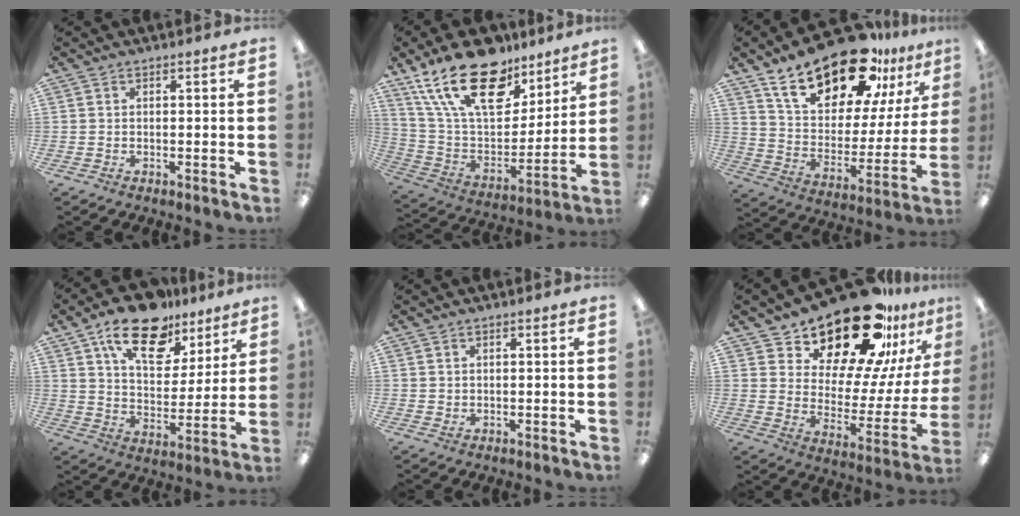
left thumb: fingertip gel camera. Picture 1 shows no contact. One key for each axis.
{"total": 23.3, "fx": 15.4, "fy": 11.2, "fz": 13.4, "tx": -0.263, "ty": -0.084, "tz": 0.273}
{"total": 23.3, "fx": 16.9, "fy": 9.7, "fz": 12.7, "tx": -0.216, "ty": -0.099, "tz": 0.294}
{"total": 17.8, "fx": 11.8, "fy": 9.1, "fz": 9.6, "tx": -0.151, "ty": -0.058, "tz": 0.204}
{"total": 1.1, "fx": 0.7, "fy": 0.9, "fz": 0.2, "tx": -0.005, "ty": 0.003, "tz": 0.013}
{"total": 25.7, "fx": 20.7, "fy": 9.7, "fz": 11.6, "tx": -0.181, "ty": -0.143, "tz": 0.359}